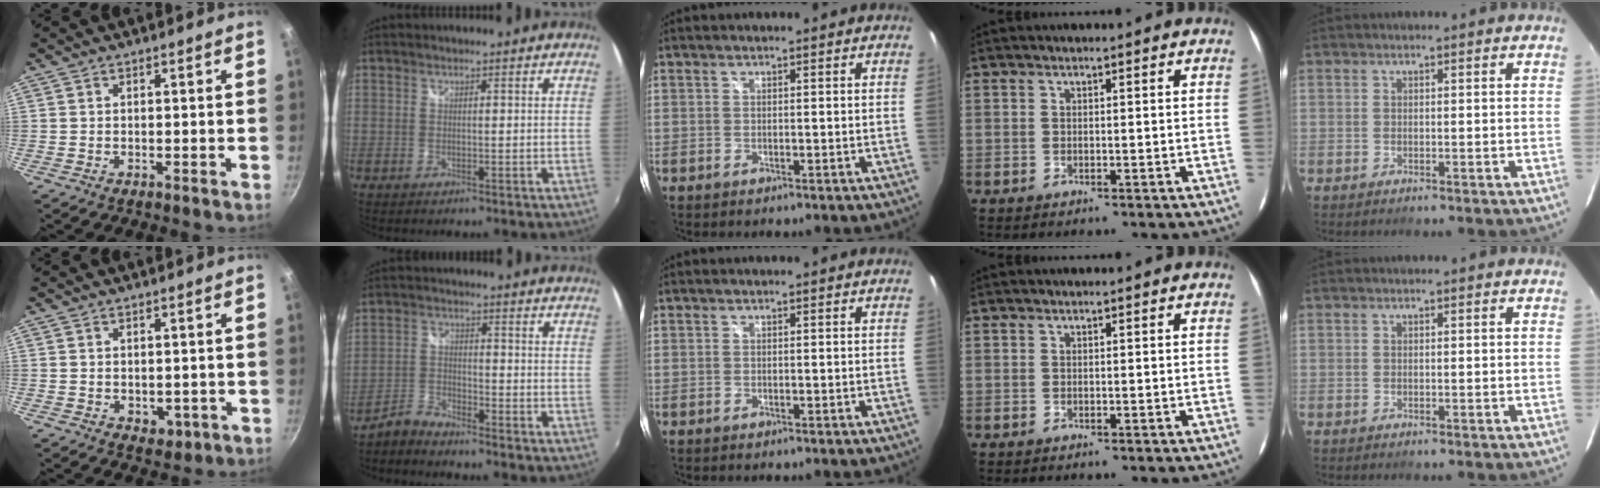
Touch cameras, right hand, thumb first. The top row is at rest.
{"thumb": {"total": 3.2, "force": [-0.5, 2.4, 2.1], "torque": [-0.023, -0.005, -0.001]}, "index": {"total": 4.3, "force": [-4.0, 1.1, 1.1], "torque": [-0.027, 0.006, -0.084]}}